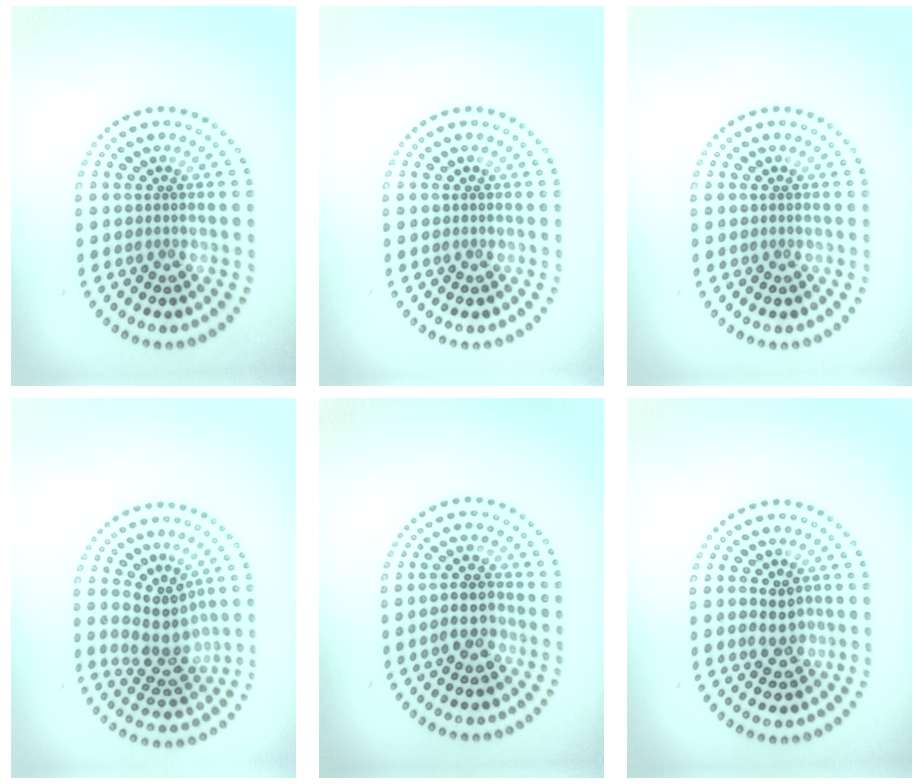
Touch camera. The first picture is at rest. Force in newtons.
{"total": 0.0}
{"total": 0.0}
{"total": 3.9, "press": 3.2, "slide": 2.2}
{"total": 2.8, "press": 2.7, "slide": 0.9}
{"total": 2.4, "press": 2.4, "slide": 0.3}